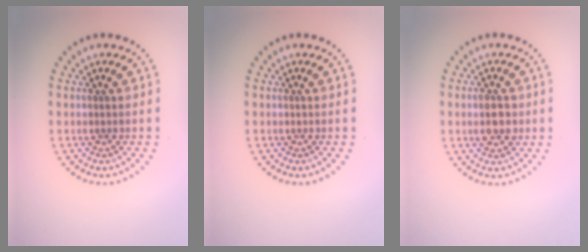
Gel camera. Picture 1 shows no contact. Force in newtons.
{"total": 0.0}
{"total": 2.9, "press": 2.9, "slide": 0.1}